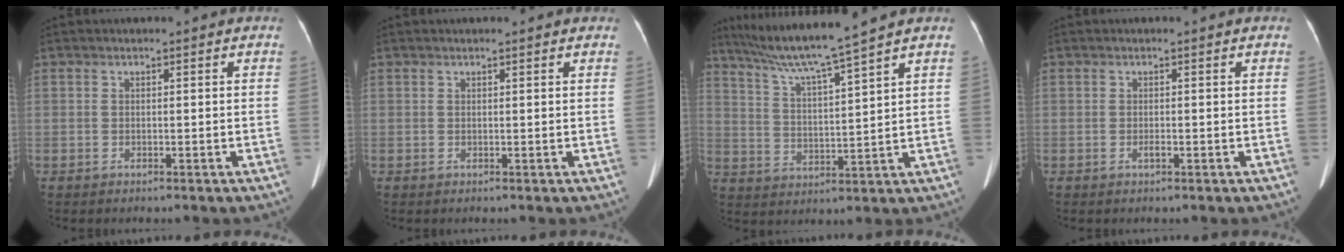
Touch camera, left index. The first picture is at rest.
{"total": 1.8, "force": [1.5, 0.3, 0.8], "torque": [-0.013, 0.016, 0.014]}
{"total": 10.8, "force": [9.0, -2.3, 5.5], "torque": [-0.098, 0.006, 0.163]}
{"total": 0.6, "force": [-0.3, 0.1, 0.5], "torque": [-0.013, -0.001, -0.005]}